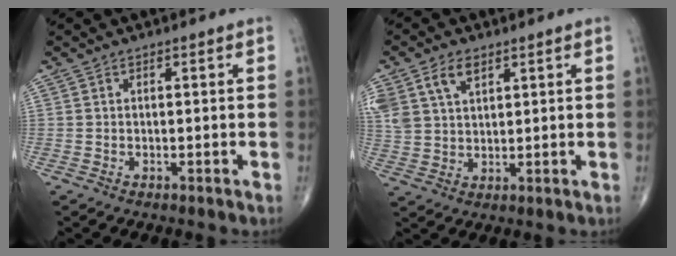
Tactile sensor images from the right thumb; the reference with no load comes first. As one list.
[{"total": 9.5, "force": [4.8, 5.9, 5.7], "torque": [-0.121, -0.006, 0.098]}]